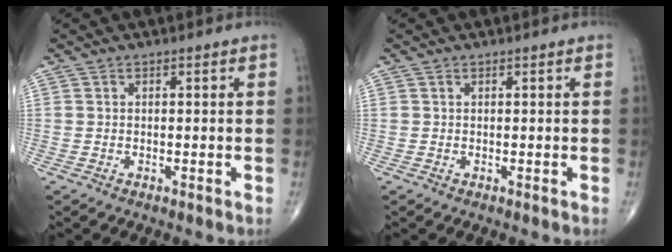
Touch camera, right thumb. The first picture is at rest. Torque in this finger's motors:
{"motor_torque": [0.05, -0.09, -0.13, -0.02, 0.01]}